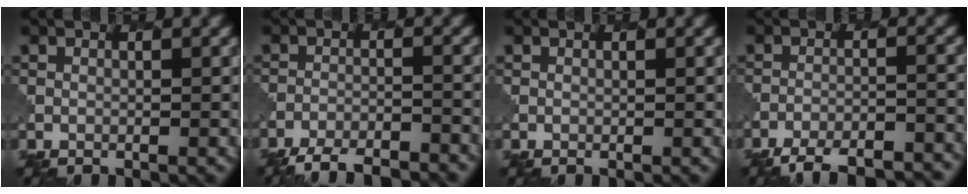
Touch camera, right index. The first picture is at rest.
{"total": 7.0, "force": [-6.5, 1.4, 2.2], "torque": [-0.039, -0.012, -0.092]}
{"total": 0.0}
{"total": 8.4, "force": [-7.4, 2.0, 3.2], "torque": [-0.051, -0.012, -0.100]}